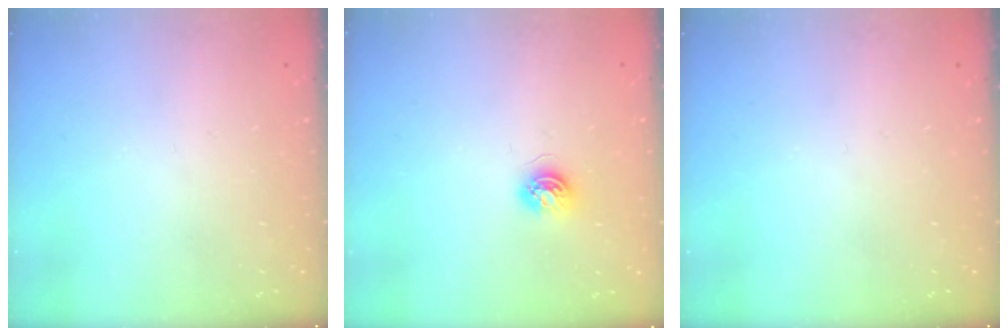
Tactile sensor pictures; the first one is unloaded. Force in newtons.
{"total": 4.5, "press": 4.5, "slide": 0.6}
{"total": 0.0}